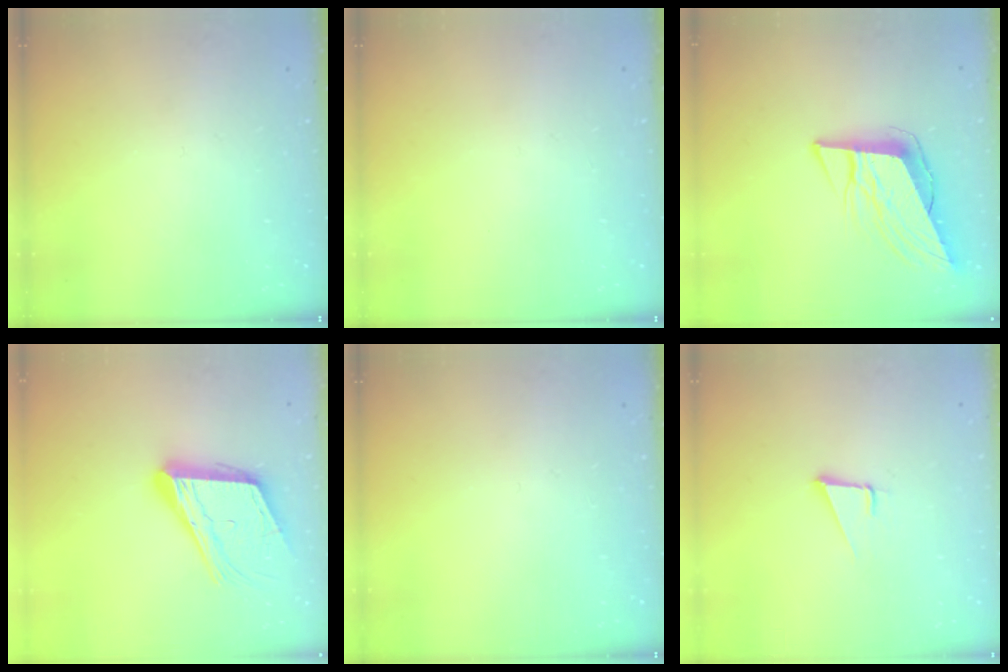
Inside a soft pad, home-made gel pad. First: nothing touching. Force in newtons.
{"total": 0.0}
{"total": 11.1, "press": 10.3, "slide": 4.0}
{"total": 18.7, "press": 18.4, "slide": 3.0}
{"total": 0.0}
{"total": 3.7, "press": 2.9, "slide": 2.3}